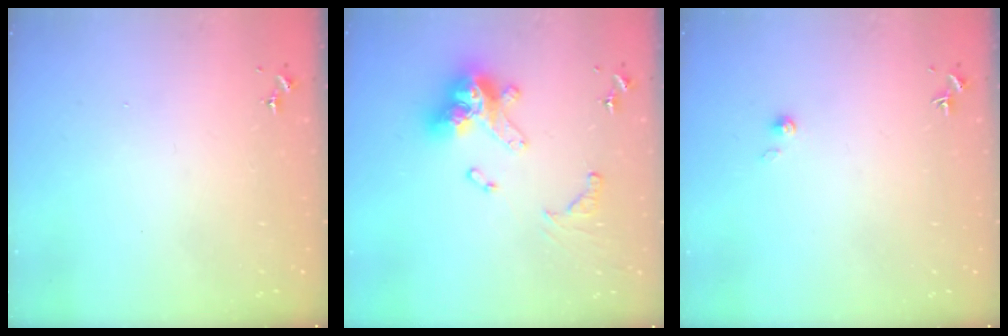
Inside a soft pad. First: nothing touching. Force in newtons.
{"total": 17.9, "press": 17.8, "slide": 1.9}
{"total": 2.2, "press": 2.2, "slide": 0.2}